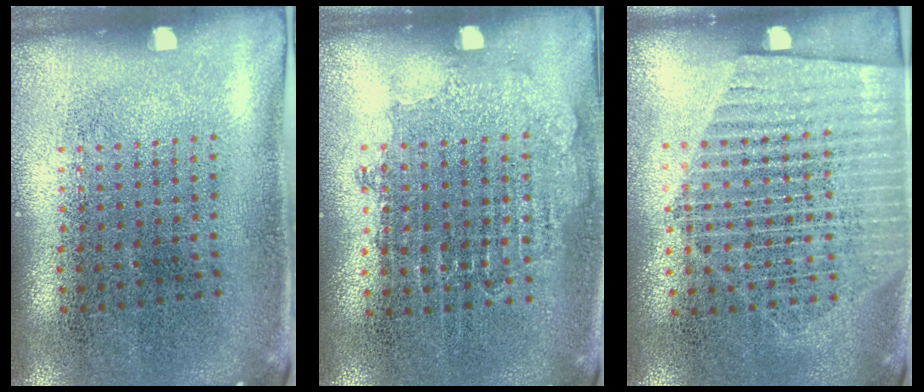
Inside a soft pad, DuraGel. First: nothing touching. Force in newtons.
{"total": 0.7, "press": 0.7, "slide": 0.2}
{"total": 1.5, "press": 1.3, "slide": 0.7}